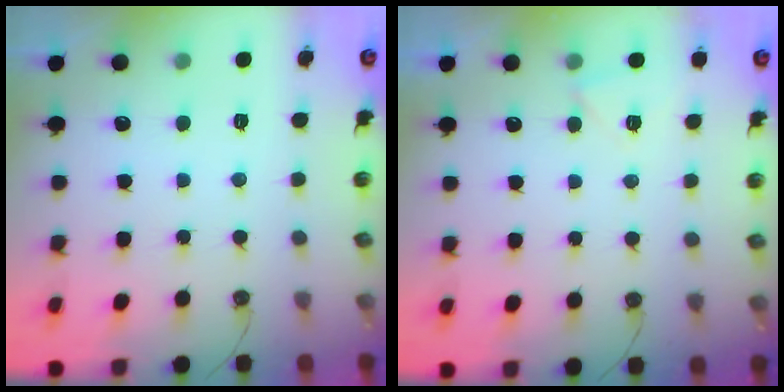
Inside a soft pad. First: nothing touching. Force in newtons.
{"total": 4.3, "press": 3.9, "slide": 1.6}